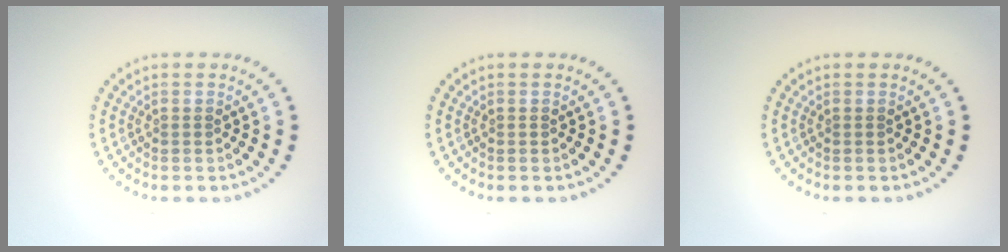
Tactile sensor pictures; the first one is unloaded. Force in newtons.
{"total": 0.0}
{"total": 0.0}